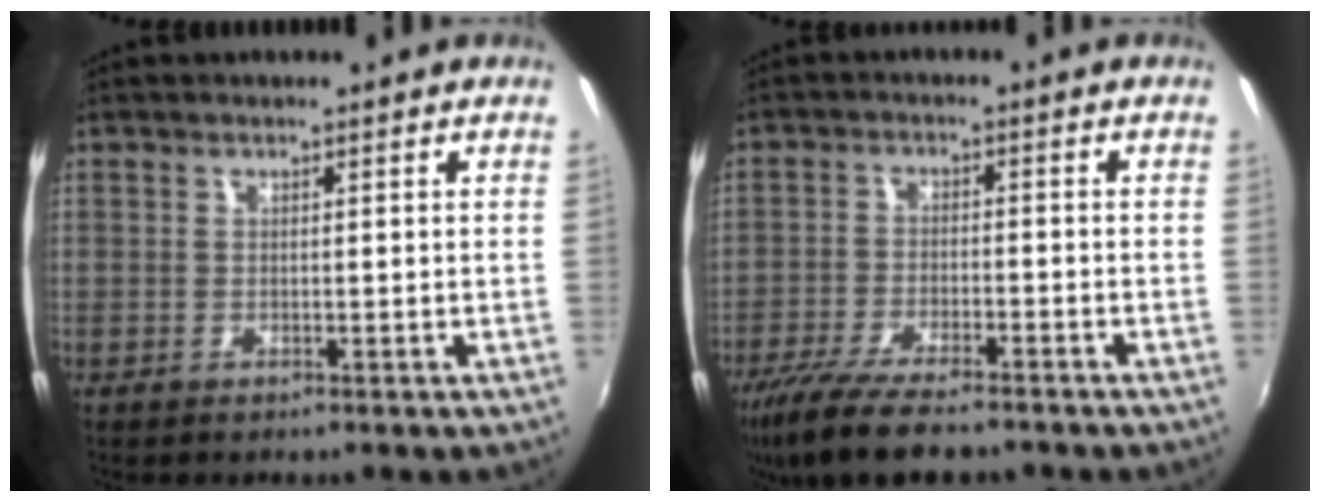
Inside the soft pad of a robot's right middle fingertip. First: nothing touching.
{"total": 12.6, "force": [-10.0, 3.0, 7.1], "torque": [-0.159, -0.039, -0.176]}